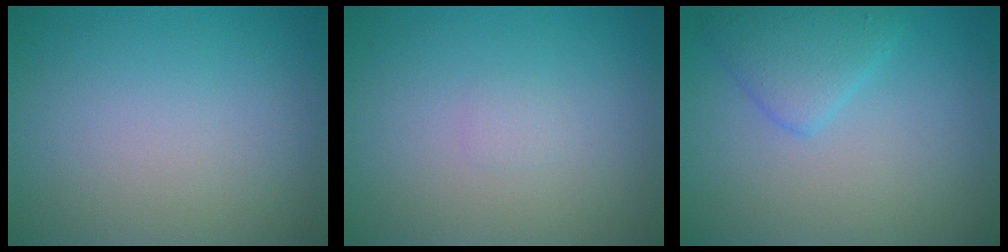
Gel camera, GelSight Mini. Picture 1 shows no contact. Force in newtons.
{"total": 0.5, "press": 0.5, "slide": 0.0}
{"total": 2.8, "press": 2.8, "slide": 0.2}